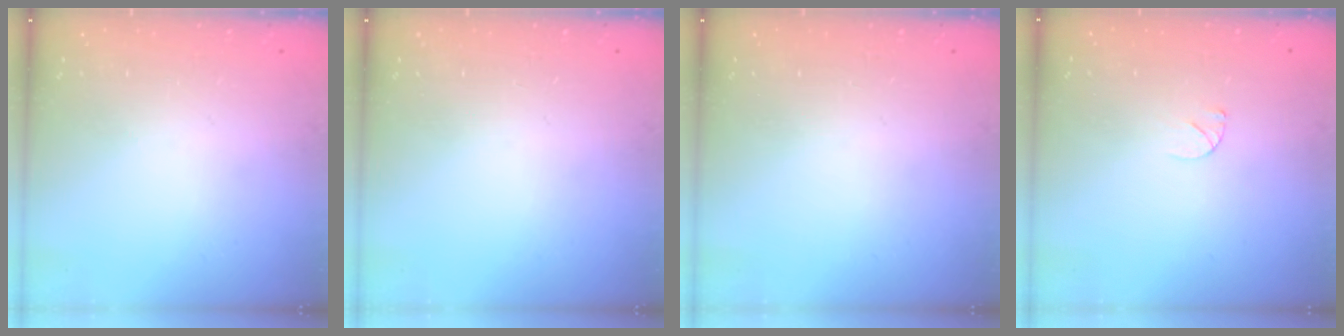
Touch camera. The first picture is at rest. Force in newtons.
{"total": 0.0}
{"total": 0.0}
{"total": 3.8, "press": 3.8, "slide": 0.4}